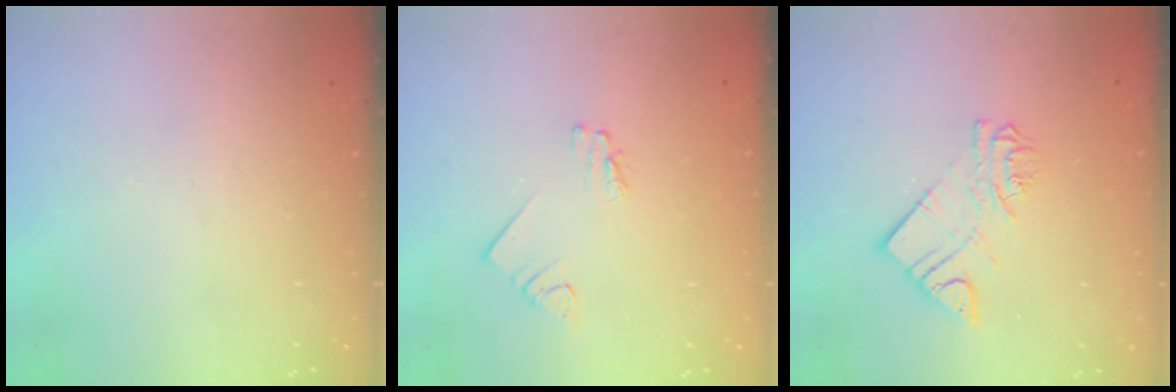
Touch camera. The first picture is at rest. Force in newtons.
{"total": 1.6, "press": 1.5, "slide": 0.2}
{"total": 8.0, "press": 8.0, "slide": 0.4}